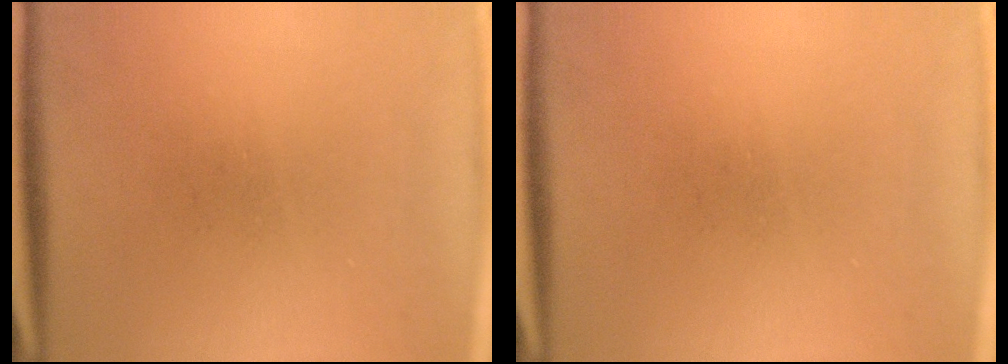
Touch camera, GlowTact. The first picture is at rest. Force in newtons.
{"total": 0.0}